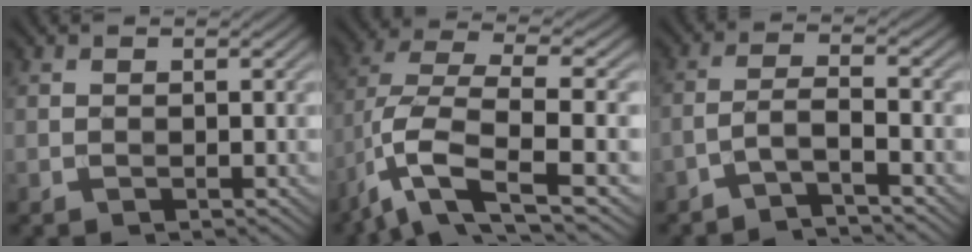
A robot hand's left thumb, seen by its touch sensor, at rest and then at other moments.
{"total": 11.6, "force": [-4.4, 4.3, 9.8], "torque": [-0.212, -0.011, -0.085]}
{"total": 3.5, "force": [-2.6, 0.5, 2.3], "torque": [-0.043, 0.012, -0.067]}